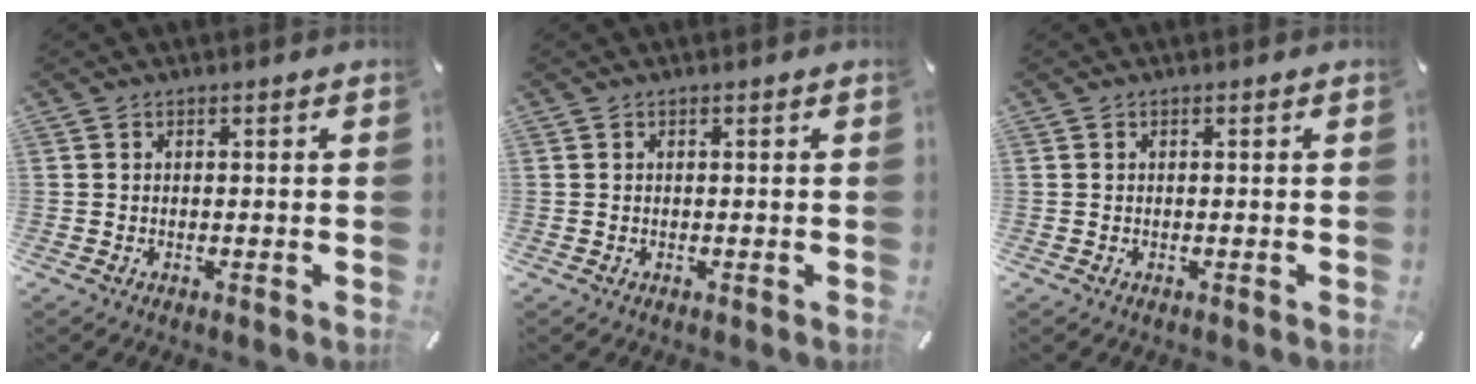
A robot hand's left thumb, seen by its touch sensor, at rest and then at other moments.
{"total": 0.0}
{"total": 0.0}